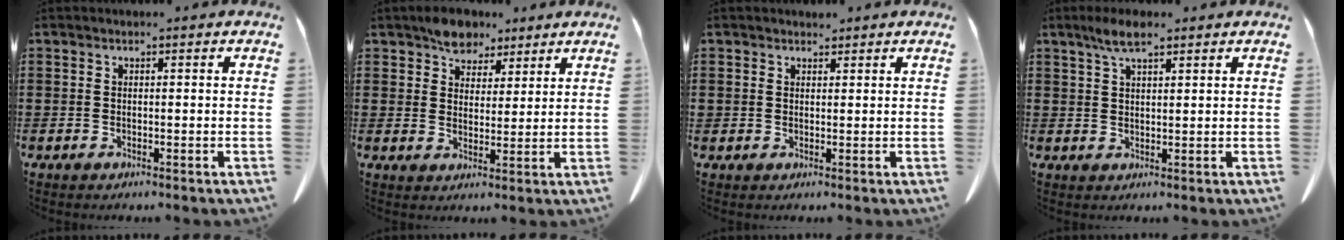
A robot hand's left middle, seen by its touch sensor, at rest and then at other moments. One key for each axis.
{"total": 5.4, "fx": 4.4, "fy": 3.0, "fz": 1.1, "tx": -0.039, "ty": 0.002, "tz": 0.086}
{"total": 1.5, "fx": 1.2, "fy": 0.8, "fz": 0.1, "tx": -0.006, "ty": 0.002, "tz": 0.026}
{"total": 4.3, "fx": 2.7, "fy": 1.1, "fz": 3.3, "tx": -0.069, "ty": 0.003, "tz": 0.047}